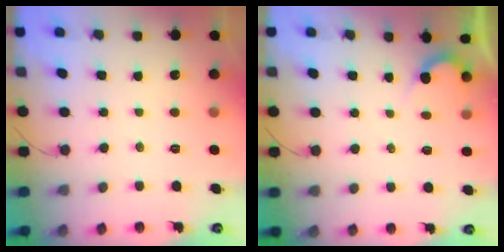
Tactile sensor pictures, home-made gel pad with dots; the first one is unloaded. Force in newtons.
{"total": 2.1, "press": 2.1, "slide": 0.1}